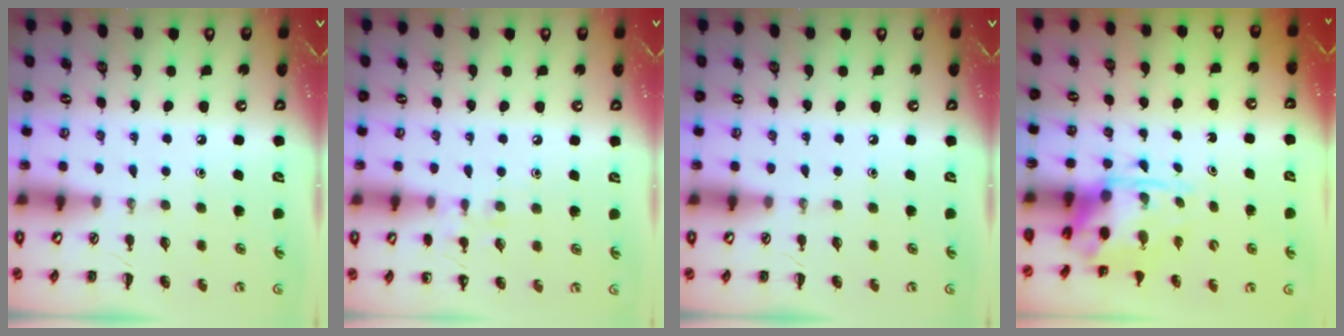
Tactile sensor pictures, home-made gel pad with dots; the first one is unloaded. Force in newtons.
{"total": 6.9, "press": 6.6, "slide": 1.9}
{"total": 0.0}
{"total": 4.0, "press": 3.8, "slide": 1.2}